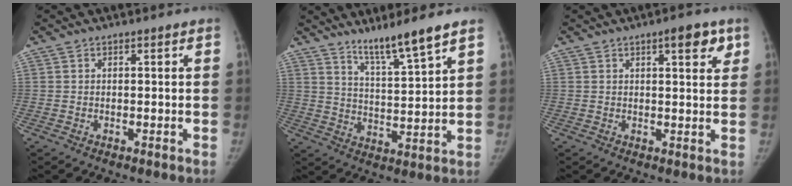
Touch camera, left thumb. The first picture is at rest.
{"total": 8.7, "force": [6.9, -0.3, 5.4], "torque": [-0.090, -0.053, 0.127]}
{"total": 5.1, "force": [2.7, 1.7, 4.0], "torque": [-0.038, -0.008, 0.033]}